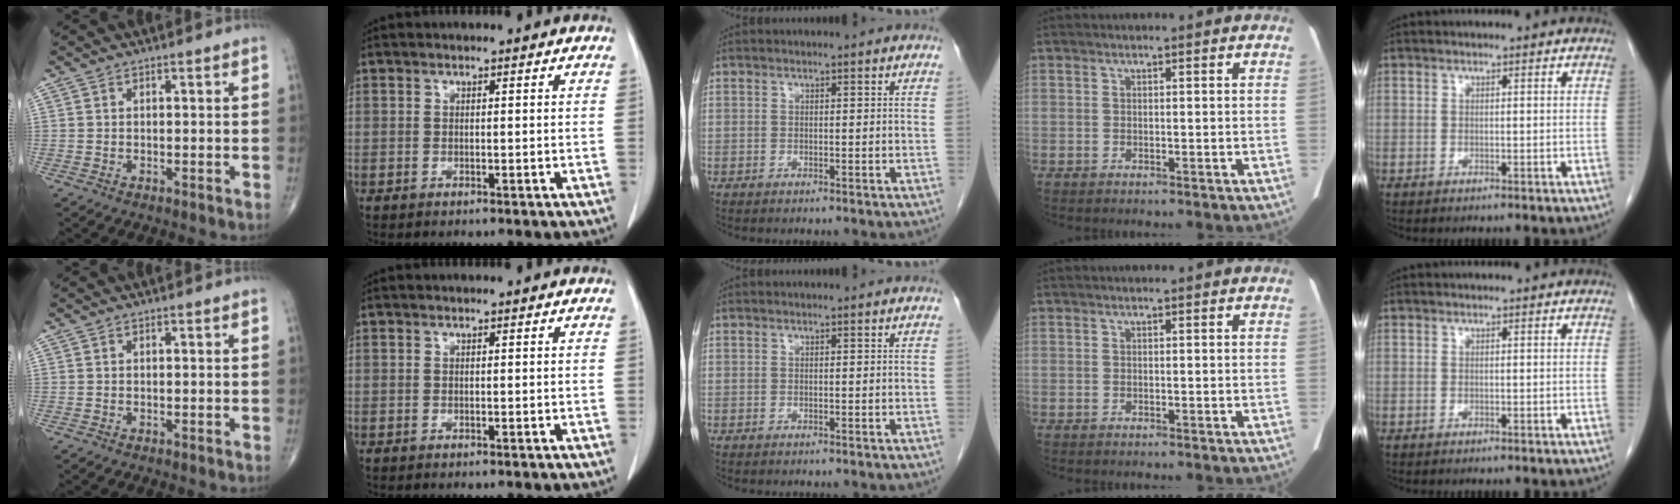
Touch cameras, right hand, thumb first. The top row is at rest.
{}